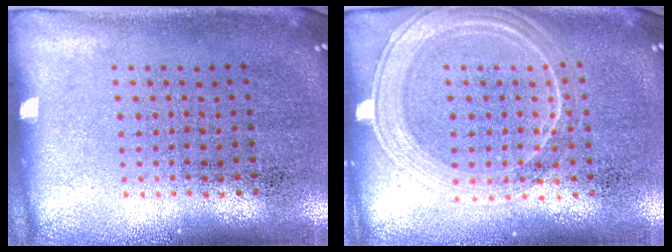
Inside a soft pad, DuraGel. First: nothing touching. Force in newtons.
{"total": 1.8, "press": 1.8, "slide": 0.4}